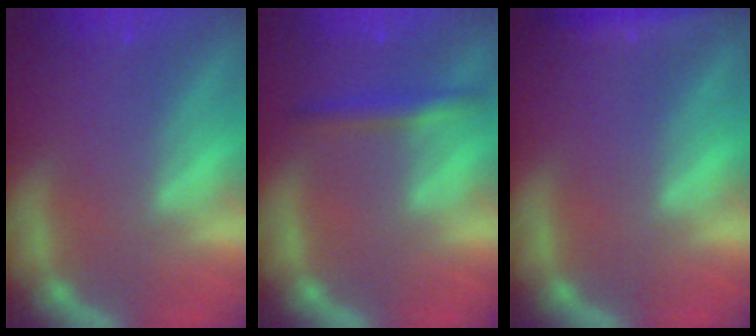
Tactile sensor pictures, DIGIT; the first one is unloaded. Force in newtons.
{"total": 2.4}
{"total": 2.4}